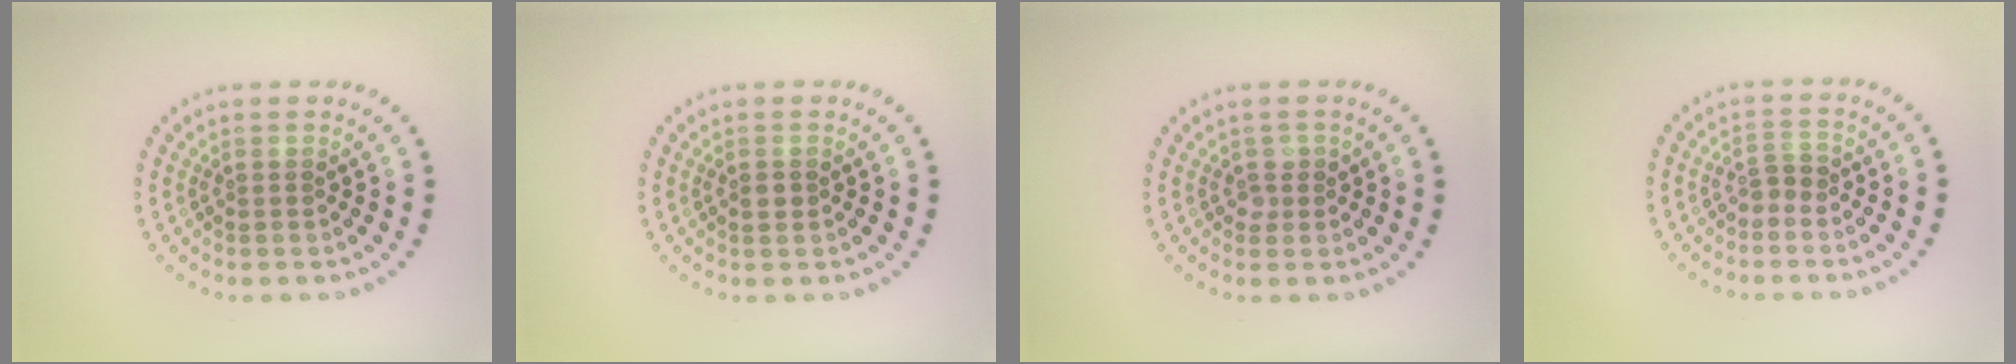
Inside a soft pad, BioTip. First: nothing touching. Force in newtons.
{"total": 1.1, "press": 1.1, "slide": 0.2}
{"total": 1.3, "press": 1.1, "slide": 0.6}
{"total": 1.1, "press": 0.9, "slide": 0.6}